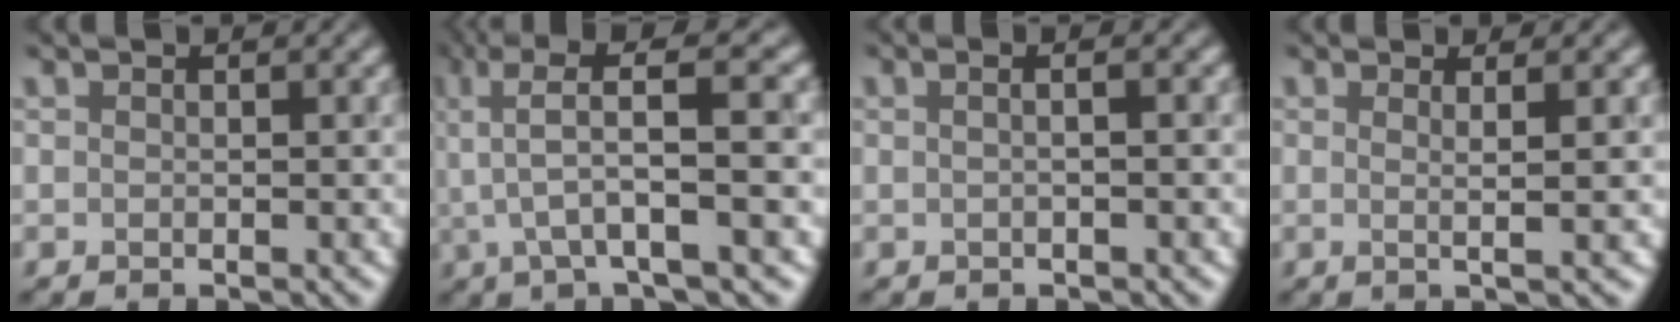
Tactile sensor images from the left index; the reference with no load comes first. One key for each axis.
{"total": 5.3, "fx": 0.6, "fy": -0.2, "fz": 5.2, "tx": -0.120, "ty": 0.004, "tz": 0.051}
{"total": 1.5, "fx": 0.0, "fy": 0.5, "fz": 1.4, "tx": -0.014, "ty": 0.006, "tz": 0.000}
{"total": 2.2, "fx": 0.3, "fy": -0.3, "fz": 2.2, "tx": -0.042, "ty": 0.001, "tz": 0.007}